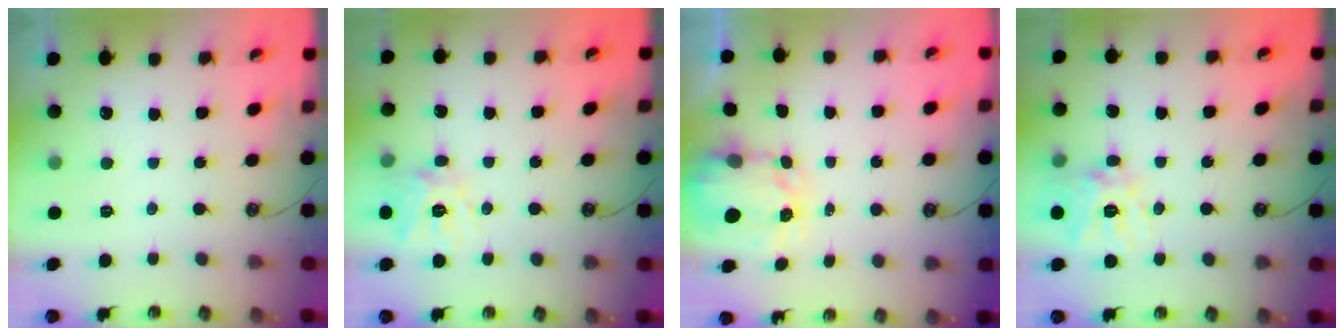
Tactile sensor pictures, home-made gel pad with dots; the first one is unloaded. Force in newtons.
{"total": 13.0, "press": 13.0, "slide": 1.2}
{"total": 3.6, "press": 3.5, "slide": 0.4}
{"total": 13.5, "press": 13.4, "slide": 1.7}